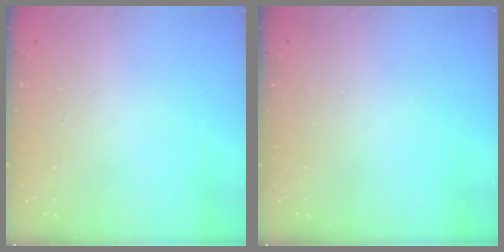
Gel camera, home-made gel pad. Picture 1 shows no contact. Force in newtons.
{"total": 0.0}